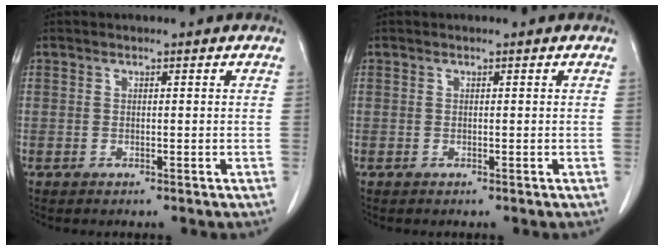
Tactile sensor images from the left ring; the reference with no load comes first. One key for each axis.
{"total": 0.0}